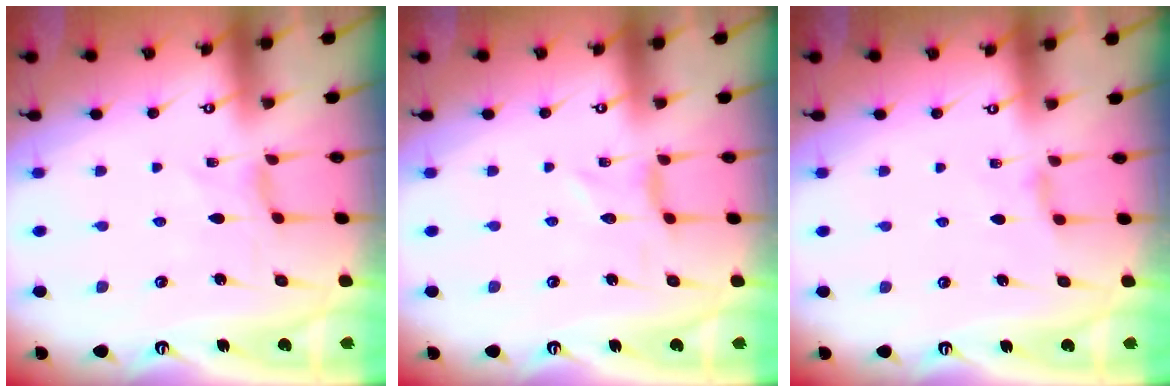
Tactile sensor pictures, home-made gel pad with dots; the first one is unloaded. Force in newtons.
{"total": 0.0}
{"total": 2.3, "press": 2.2, "slide": 0.5}